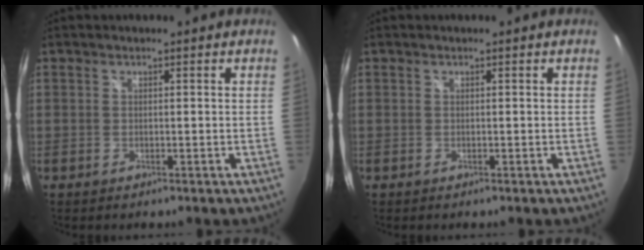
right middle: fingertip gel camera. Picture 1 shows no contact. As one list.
[{"total": 0.0}]